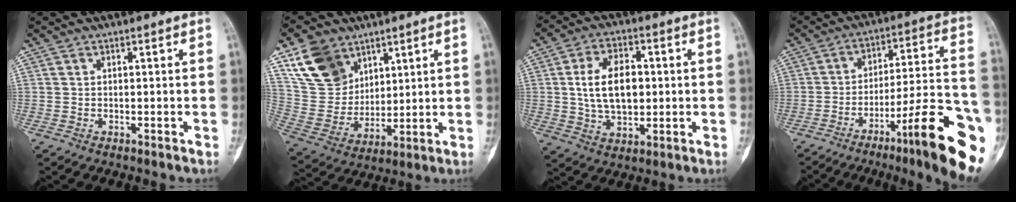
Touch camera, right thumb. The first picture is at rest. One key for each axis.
{"total": 13.9, "fx": 8.3, "fy": 9.8, "fz": 5.4, "tx": -0.078, "ty": -0.036, "tz": 0.173}
{"total": 12.0, "fx": 0.9, "fy": 7.3, "fz": 9.5, "tx": -0.145, "ty": 0.002, "tz": 0.020}
{"total": 21.5, "fx": -10.2, "fy": 3.2, "fz": 18.6, "tx": -0.224, "ty": 0.060, "tz": -0.150}